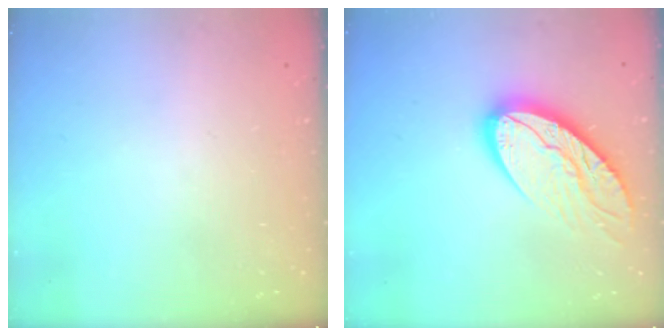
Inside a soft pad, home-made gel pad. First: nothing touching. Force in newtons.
{"total": 16.6, "press": 16.6, "slide": 1.2}